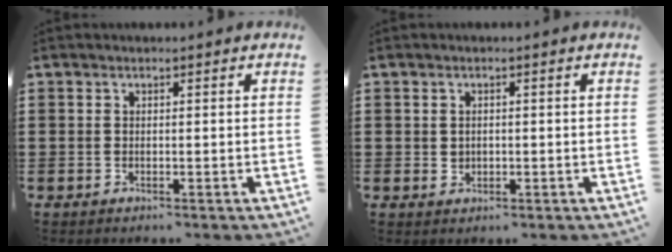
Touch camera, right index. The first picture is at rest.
{"total": 1.2, "force": [0.2, 1.0, 0.6], "torque": [-0.014, 0.008, 0.002]}